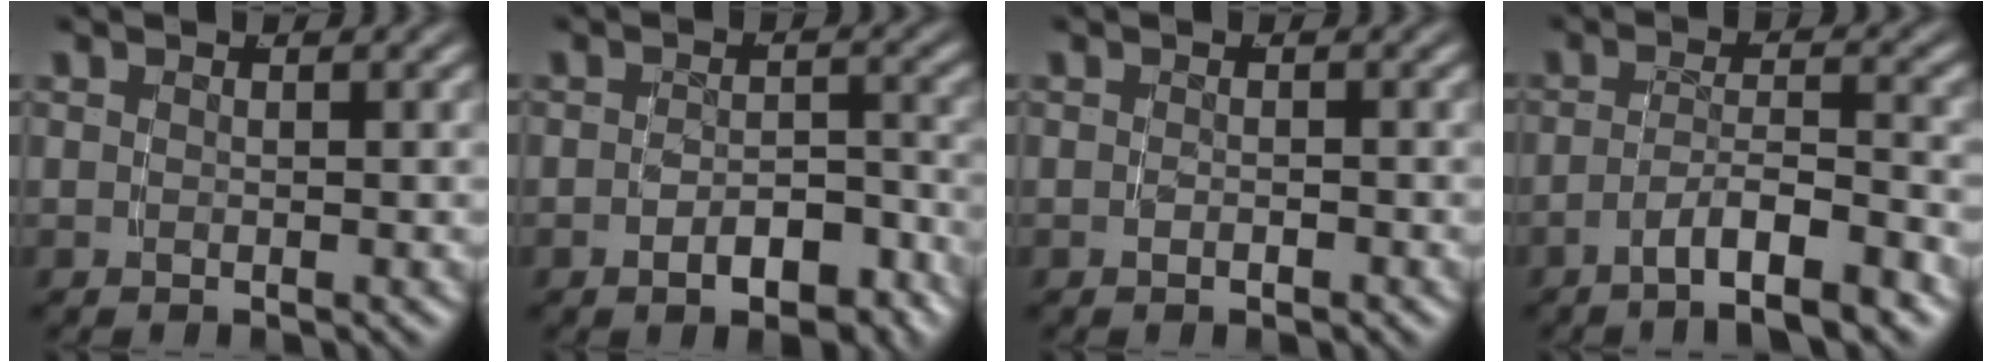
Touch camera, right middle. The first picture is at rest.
{"total": 4.3, "force": [-3.4, 1.7, 2.1], "torque": [-0.025, -0.006, -0.053]}
{"total": 0.9, "force": [-0.9, -0.2, 0.3], "torque": [-0.005, -0.001, -0.012]}
{"total": 5.3, "force": [-3.9, 1.1, 3.5], "torque": [-0.046, -0.008, -0.061]}